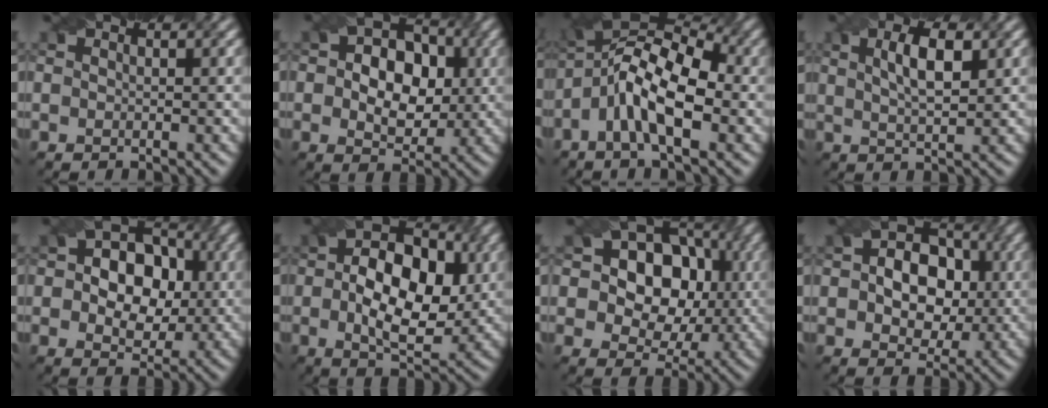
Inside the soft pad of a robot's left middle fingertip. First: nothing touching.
{"total": 7.9, "force": [0.6, 5.8, 5.3], "torque": [-0.071, 0.006, 0.002]}
{"total": 8.5, "force": [-1.6, 3.3, 7.6], "torque": [-0.146, 0.027, -0.044]}
{"total": 4.1, "force": [1.4, 1.4, 3.6], "torque": [-0.067, 0.005, 0.026]}
{"total": 8.6, "force": [0.8, 6.4, 5.7], "torque": [-0.069, 0.013, 0.003]}
{"total": 9.8, "force": [0.4, 5.8, 7.9], "torque": [-0.130, 0.006, -0.001]}
{"total": 11.1, "force": [2.4, 8.5, 6.8], "torque": [-0.091, 0.037, 0.015]}
{"total": 8.0, "force": [0.5, 5.8, 5.4], "torque": [-0.069, 0.010, -0.002]}